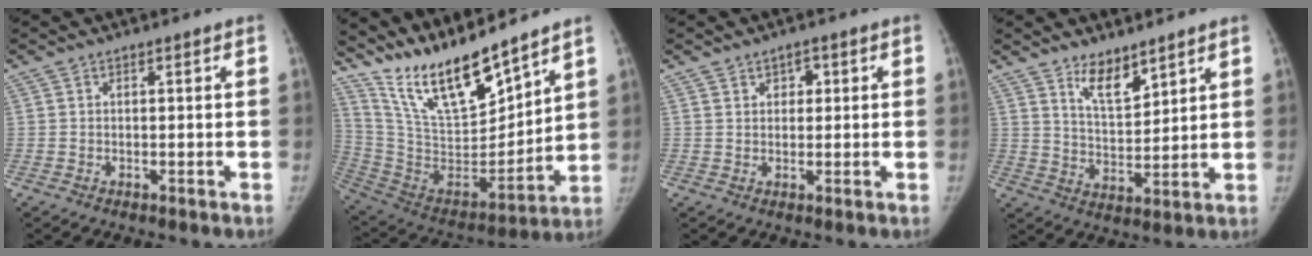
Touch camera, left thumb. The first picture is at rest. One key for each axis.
{"total": 19.3, "fx": 16.0, "fy": 4.5, "fz": 9.7, "tx": -0.137, "ty": -0.102, "tz": 0.309}
{"total": 2.6, "fx": 1.1, "fy": 1.9, "fz": 1.3, "tx": -0.002, "ty": -0.002, "tz": 0.014}
{"total": 7.5, "fx": 5.4, "fy": 3.0, "fz": 4.2, "tx": -0.049, "ty": -0.049, "tz": 0.101}